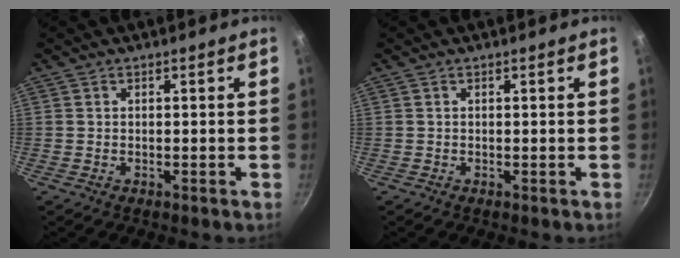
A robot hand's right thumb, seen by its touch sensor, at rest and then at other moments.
{"total": 0.0}